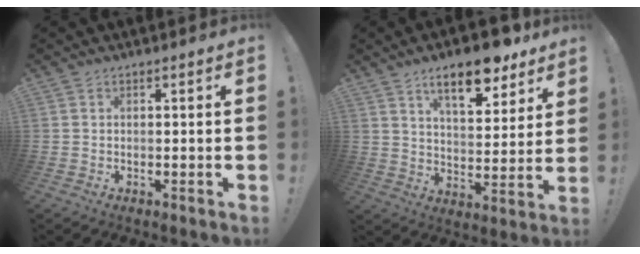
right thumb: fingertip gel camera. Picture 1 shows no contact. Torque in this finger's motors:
{"motor_torque": [0.63, 2.15, 1.31, 0.74, 0.37]}